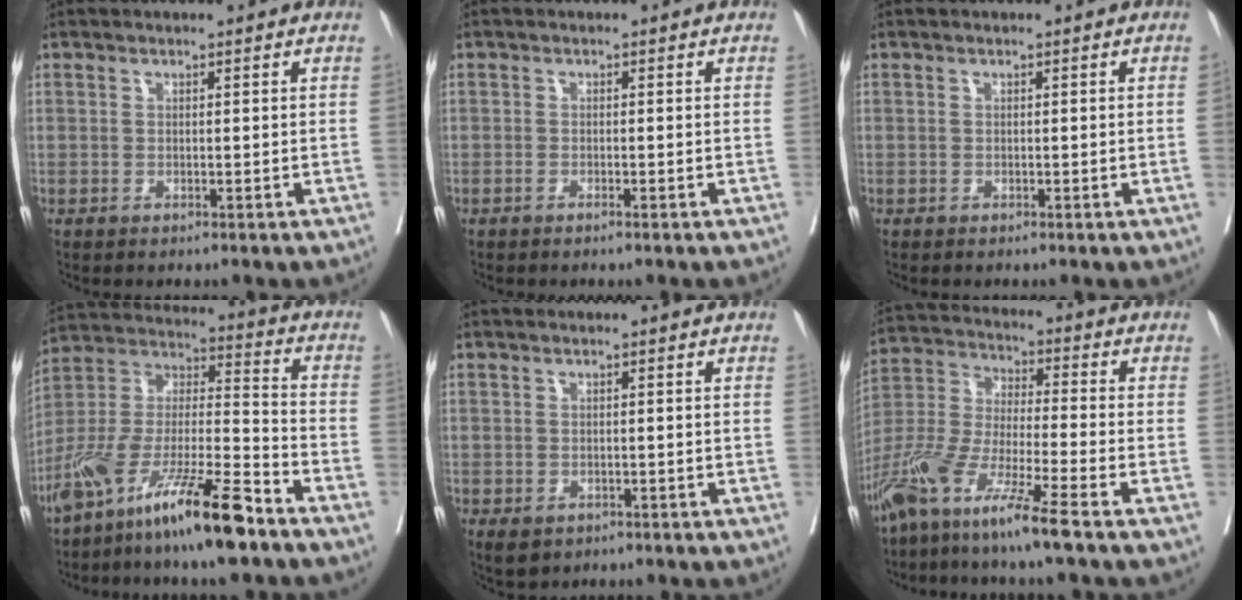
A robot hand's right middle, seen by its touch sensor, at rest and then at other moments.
{"total": 0.9, "force": [-0.7, 0.0, 0.6], "torque": [-0.014, -0.001, -0.011]}
{"total": 0.0}
{"total": 18.1, "force": [-12.5, 1.9, 13.0], "torque": [-0.277, -0.027, -0.236]}
{"total": 2.7, "force": [-1.6, 1.9, 1.1], "torque": [-0.015, -0.003, -0.015]}
{"total": 12.3, "force": [-8.4, -0.3, 9.0], "torque": [-0.198, -0.033, -0.172]}